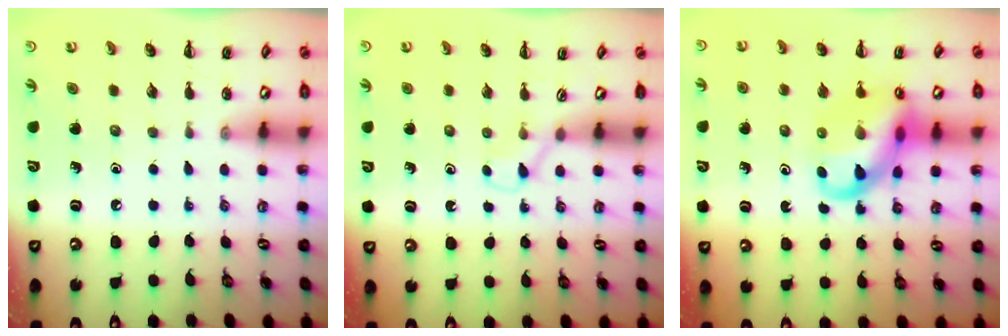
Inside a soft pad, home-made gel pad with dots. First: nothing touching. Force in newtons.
{"total": 2.9, "press": 2.7, "slide": 1.0}
{"total": 14.6, "press": 14.4, "slide": 2.8}